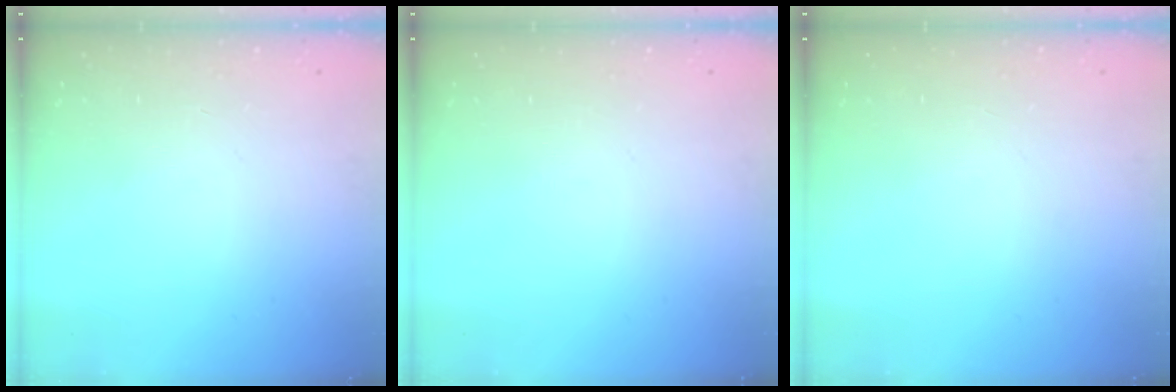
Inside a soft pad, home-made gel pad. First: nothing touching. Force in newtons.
{"total": 0.0}
{"total": 0.0}